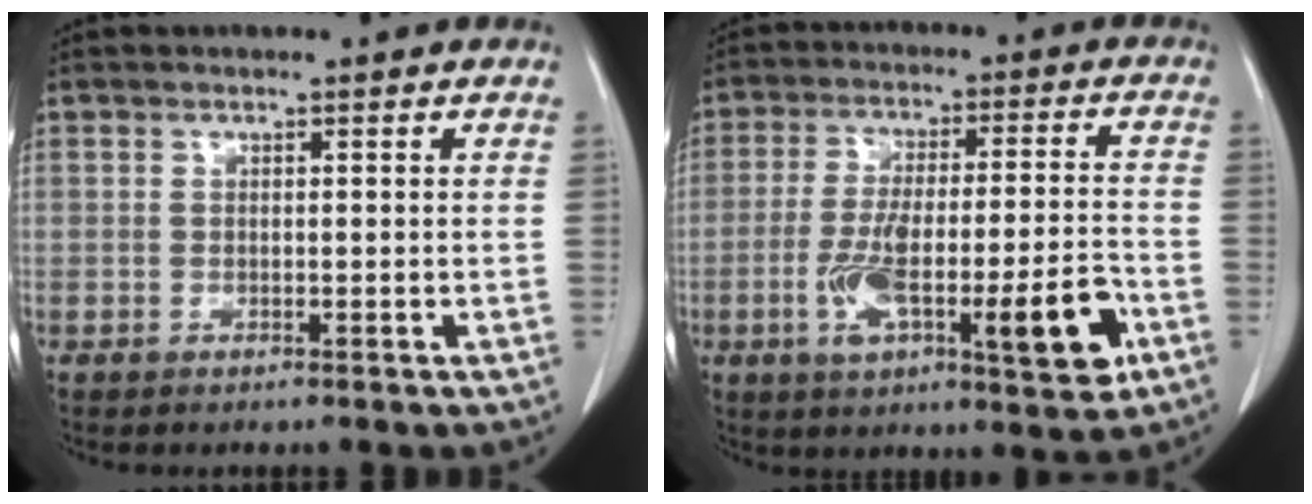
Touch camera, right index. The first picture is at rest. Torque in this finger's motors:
{"motor_torque": [1.24, -0.90, 0.39, 0.10]}